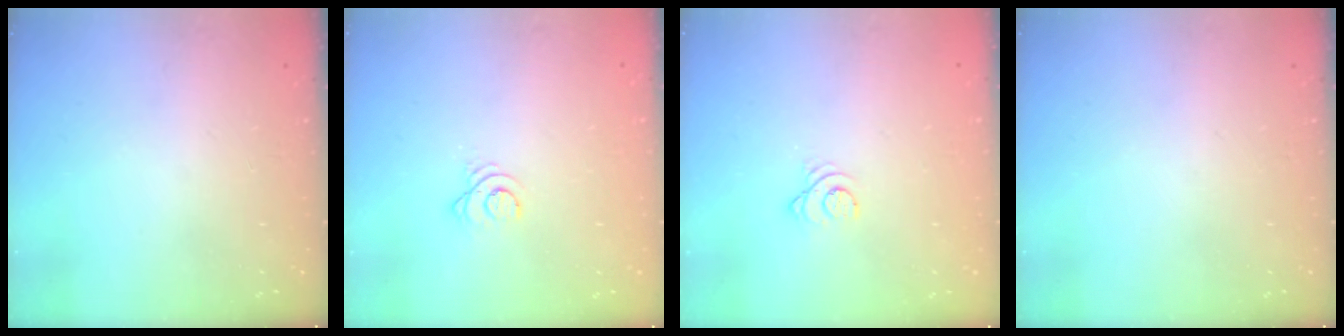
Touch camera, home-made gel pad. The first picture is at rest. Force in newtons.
{"total": 2.7, "press": 2.7, "slide": 0.3}
{"total": 2.5, "press": 2.5, "slide": 0.2}
{"total": 0.0}